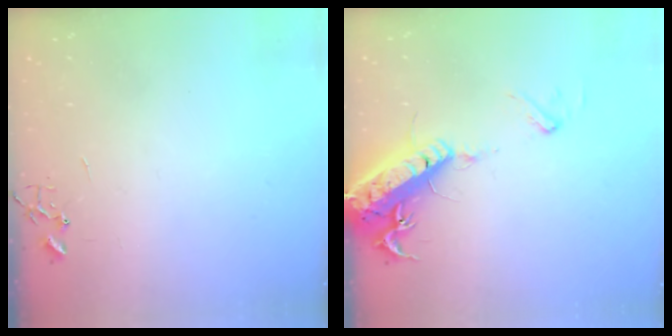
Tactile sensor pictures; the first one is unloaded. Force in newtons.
{"total": 18.9, "press": 18.5, "slide": 3.9}